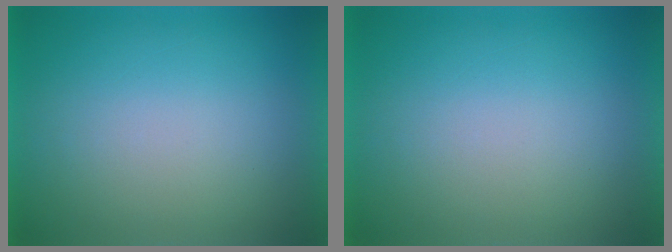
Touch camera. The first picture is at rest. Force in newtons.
{"total": 0.0}